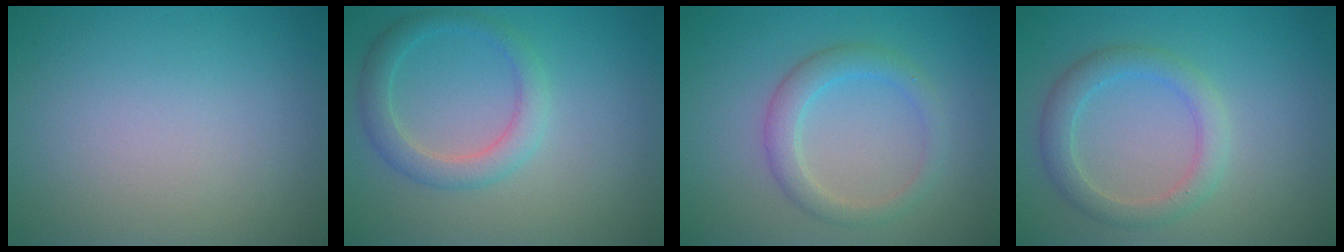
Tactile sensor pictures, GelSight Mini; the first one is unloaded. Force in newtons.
{"total": 2.8, "press": 2.8, "slide": 0.2}
{"total": 2.8, "press": 2.8, "slide": 0.1}
{"total": 3.0, "press": 3.0, "slide": 0.1}